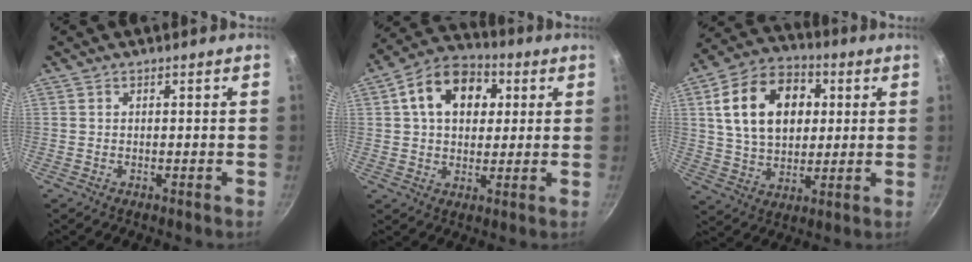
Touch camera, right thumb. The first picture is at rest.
{"total": 14.1, "force": [3.9, 10.0, 9.1], "torque": [-0.123, 0.014, 0.047]}
{"total": 18.6, "force": [4.2, 13.0, 12.6], "torque": [-0.190, 0.009, 0.065]}